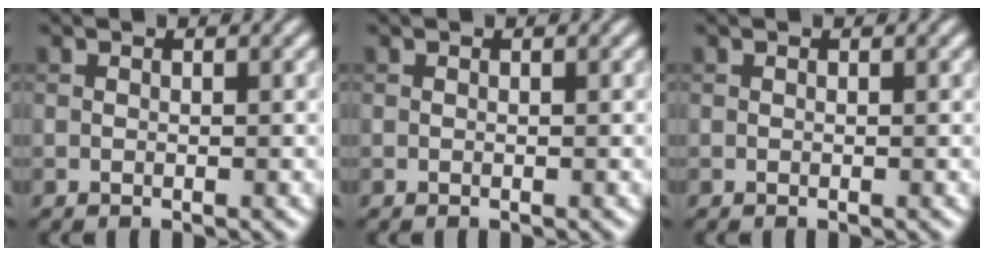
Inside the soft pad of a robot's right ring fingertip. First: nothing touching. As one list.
[{"total": 0.0}, {"total": 0.0}]